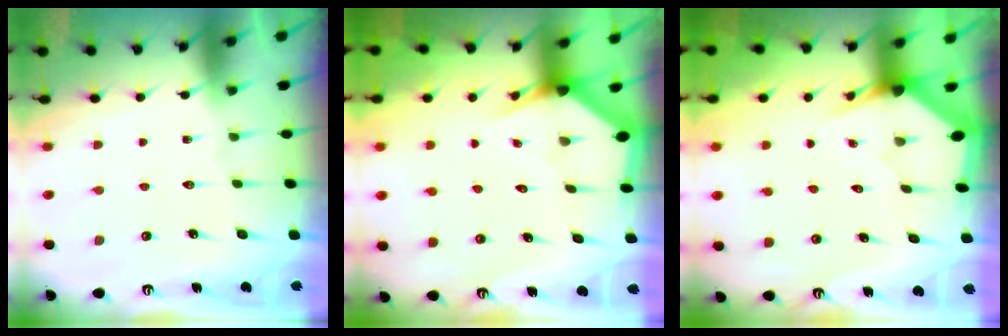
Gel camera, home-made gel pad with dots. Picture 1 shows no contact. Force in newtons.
{"total": 2.6, "press": 2.6, "slide": 0.2}
{"total": 2.8, "press": 2.8, "slide": 0.1}